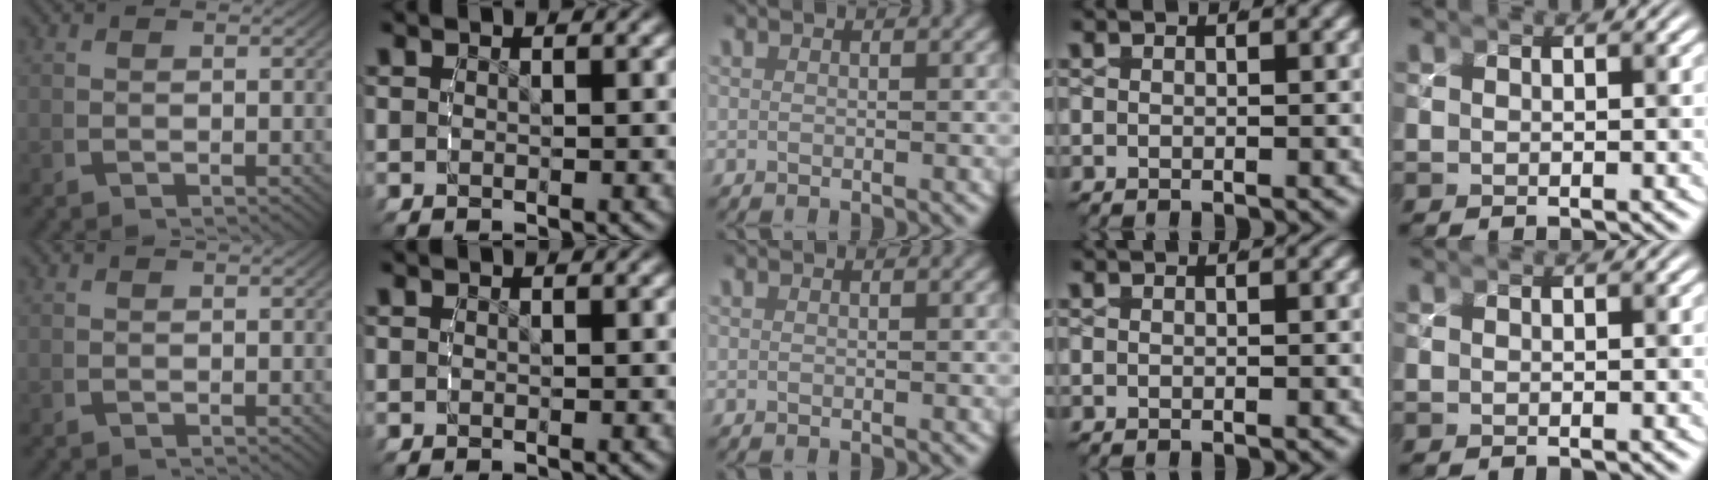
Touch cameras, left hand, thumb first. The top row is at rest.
{}